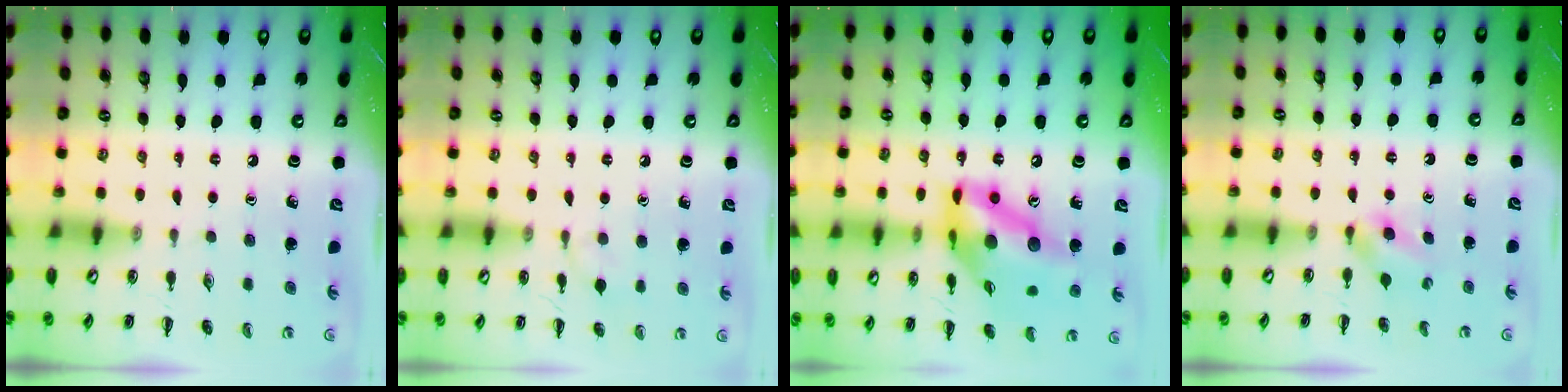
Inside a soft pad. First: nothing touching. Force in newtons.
{"total": 5.3, "press": 5.0, "slide": 2.0}
{"total": 16.9, "press": 16.1, "slide": 5.0}
{"total": 3.0, "press": 2.7, "slide": 1.3}